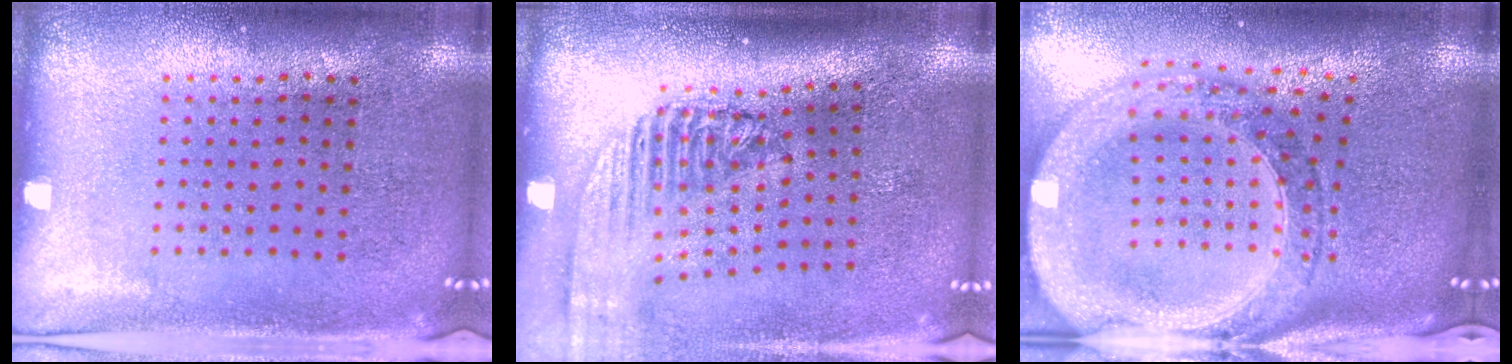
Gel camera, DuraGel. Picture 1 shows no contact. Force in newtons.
{"total": 2.3, "press": 1.7, "slide": 1.5}
{"total": 2.8, "press": 2.3, "slide": 1.6}